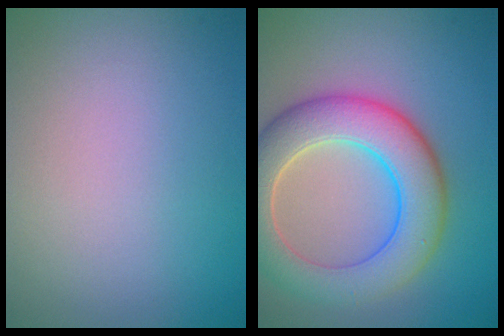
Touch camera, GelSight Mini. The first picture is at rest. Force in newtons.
{"total": 8.1, "press": 8.1, "slide": 0.7}